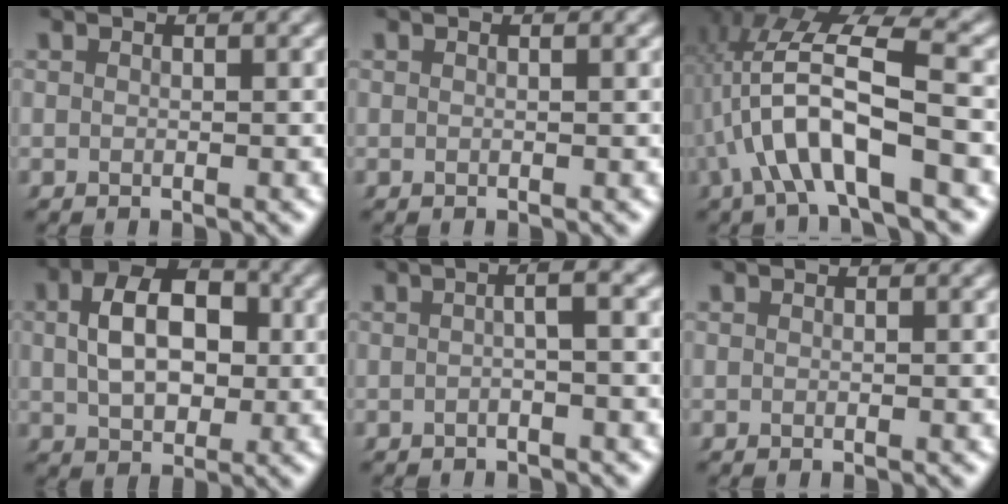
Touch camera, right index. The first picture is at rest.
{"total": 0.0}
{"total": 9.4, "force": [0.7, 4.7, 8.1], "torque": [-0.163, 0.004, 0.005]}
{"total": 7.8, "force": [1.2, 5.0, 5.8], "torque": [-0.082, 0.006, 0.015]}
{"total": 2.0, "force": [-0.4, -0.1, 2.0], "torque": [-0.029, 0.010, -0.012]}
{"total": 0.0}